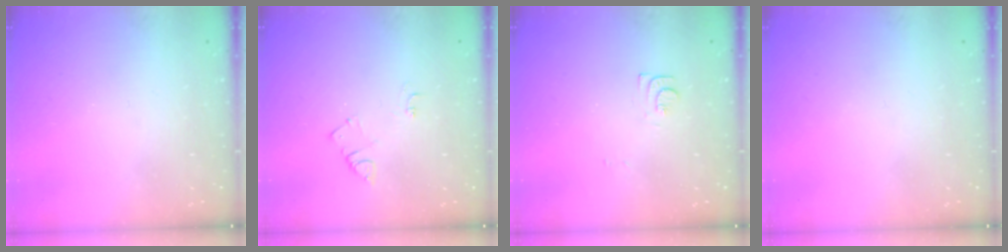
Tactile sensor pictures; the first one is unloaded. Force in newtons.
{"total": 6.3, "press": 6.3, "slide": 0.8}
{"total": 7.1, "press": 7.1, "slide": 0.7}
{"total": 0.0}